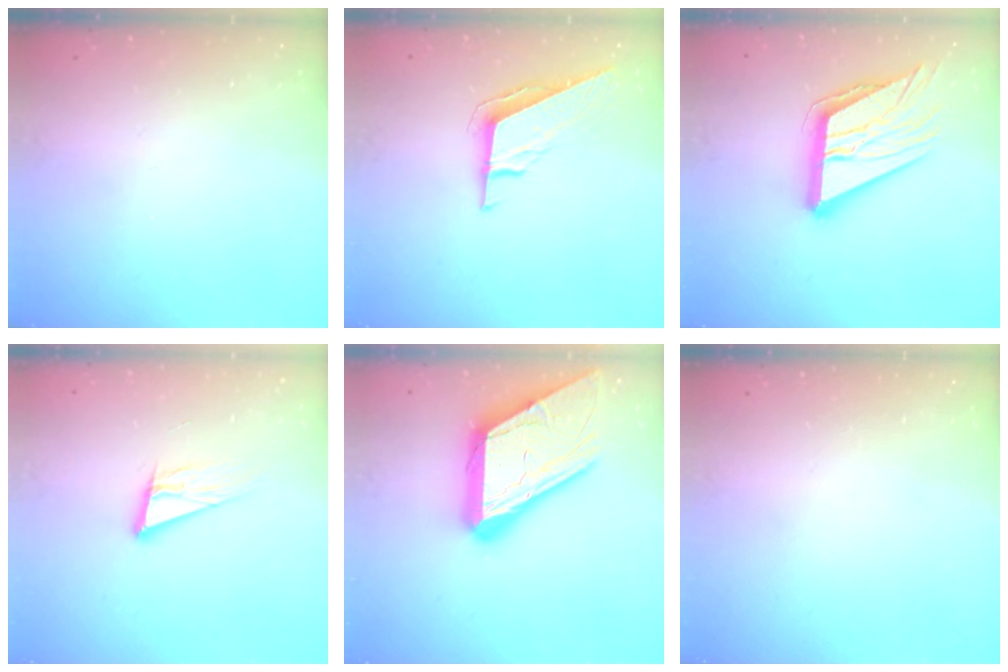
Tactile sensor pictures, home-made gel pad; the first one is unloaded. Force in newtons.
{"total": 8.6, "press": 8.6, "slide": 0.2}
{"total": 19.1, "press": 19.0, "slide": 2.2}
{"total": 12.2, "press": 11.7, "slide": 3.4}
{"total": 23.0, "press": 22.9, "slide": 2.4}
{"total": 0.0}